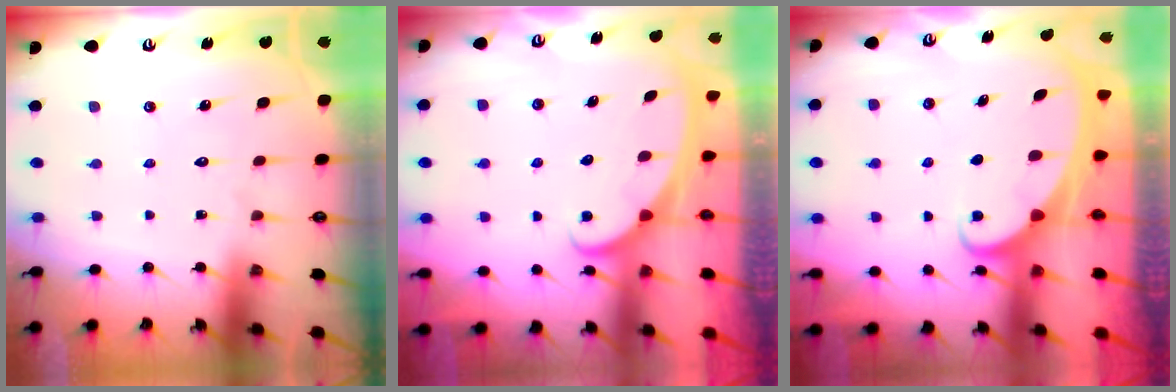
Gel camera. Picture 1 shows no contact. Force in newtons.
{"total": 2.6, "press": 2.6, "slide": 0.3}
{"total": 2.1, "press": 2.1, "slide": 0.2}